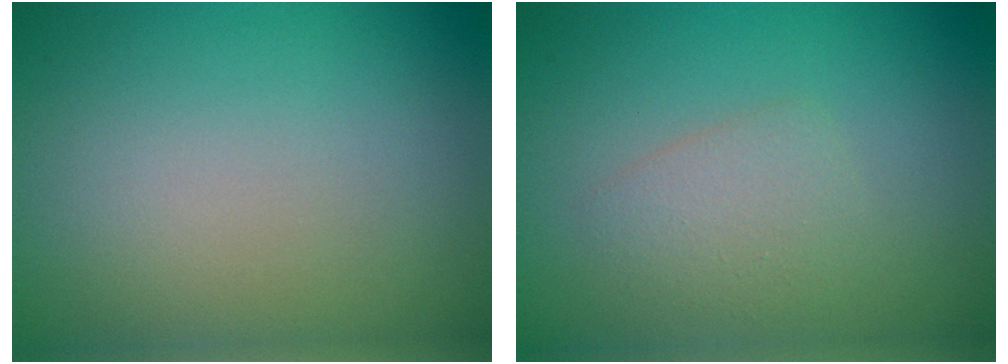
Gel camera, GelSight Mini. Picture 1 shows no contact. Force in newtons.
{"total": 2.1, "press": 2.1, "slide": 0.1}